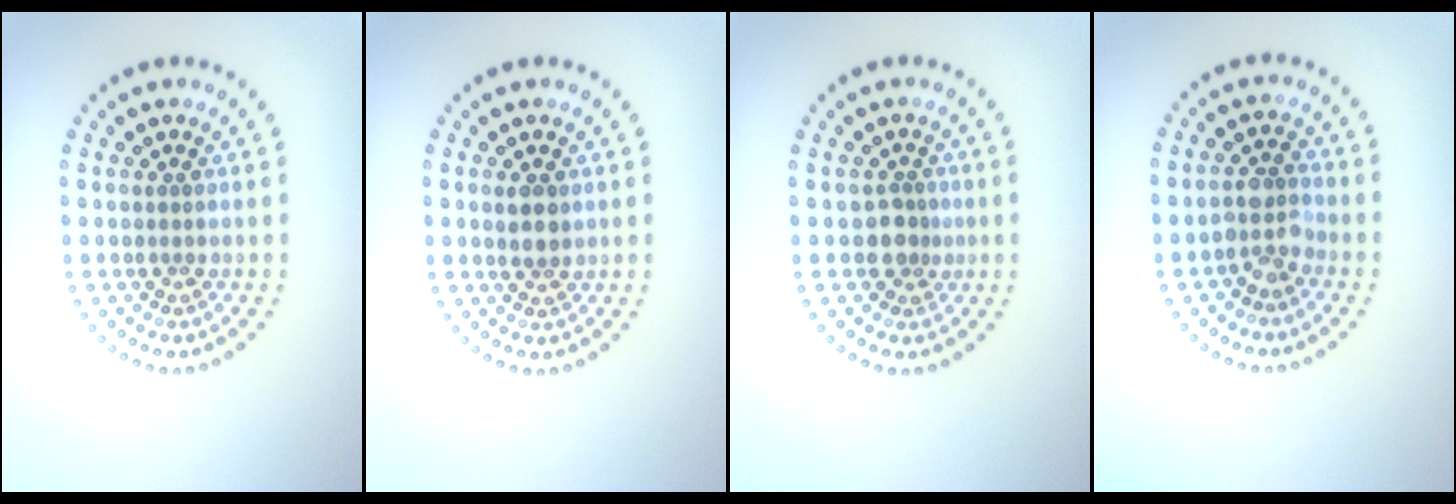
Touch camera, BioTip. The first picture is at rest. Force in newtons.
{"total": 1.9, "press": 1.8, "slide": 0.5}
{"total": 2.0, "press": 1.7, "slide": 1.0}
{"total": 2.4, "press": 2.2, "slide": 1.1}